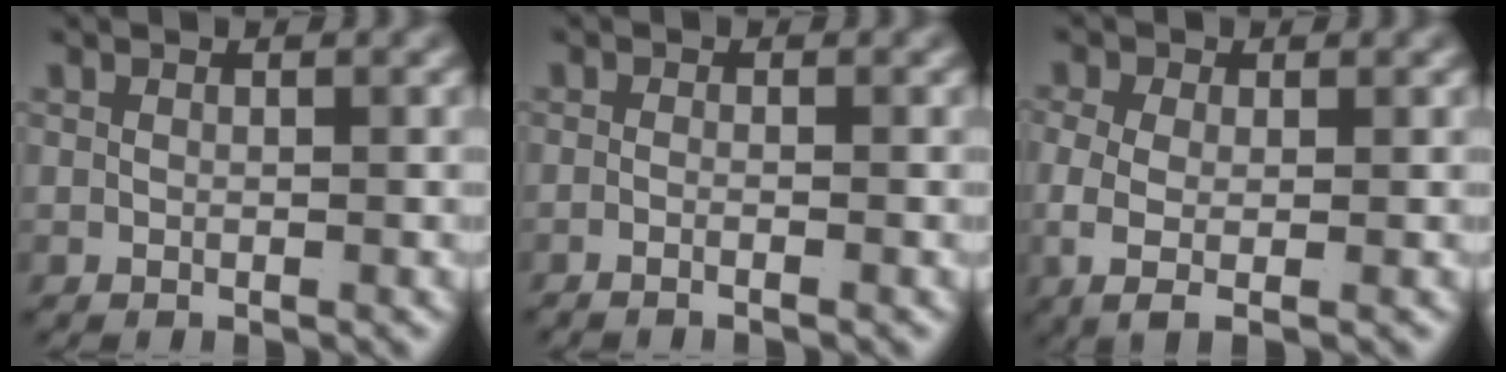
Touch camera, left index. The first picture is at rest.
{"total": 1.4, "force": [-1.3, -0.1, 0.7], "torque": [-0.019, -0.006, -0.022]}
{"total": 3.9, "force": [-0.7, 1.9, 3.4], "torque": [-0.088, -0.024, 0.003]}